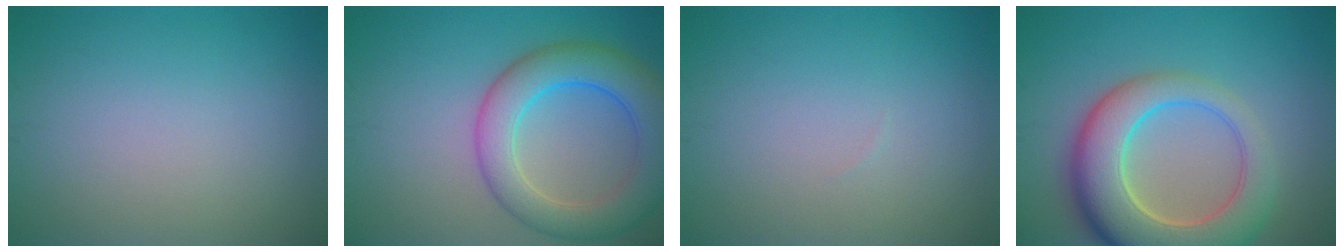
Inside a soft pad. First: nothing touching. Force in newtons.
{"total": 7.3, "press": 7.3, "slide": 0.3}
{"total": 0.0}
{"total": 9.8, "press": 9.8, "slide": 0.7}